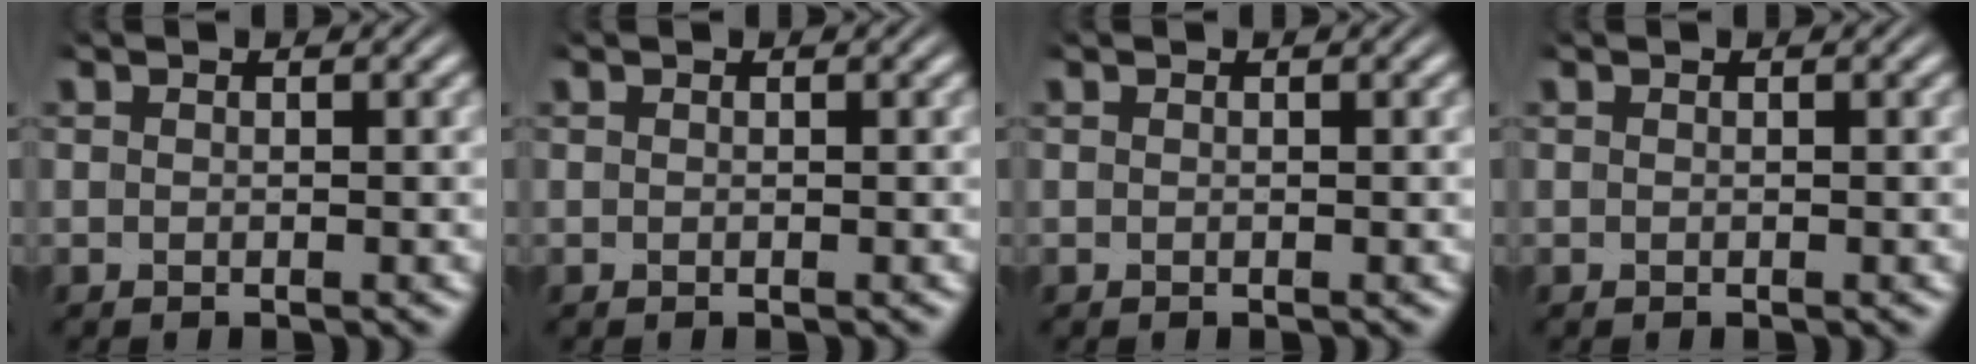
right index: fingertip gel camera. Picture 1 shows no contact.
{"total": 0.0}
{"total": 0.0}
{"total": 0.0}